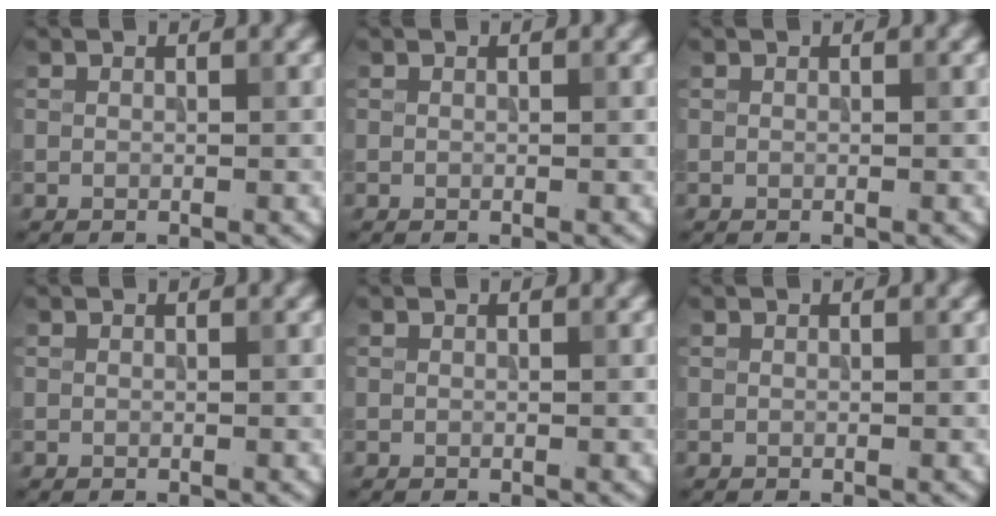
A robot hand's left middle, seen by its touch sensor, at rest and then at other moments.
{"total": 0.0}
{"total": 0.0}
{"total": 0.0}
{"total": 0.0}
{"total": 0.0}